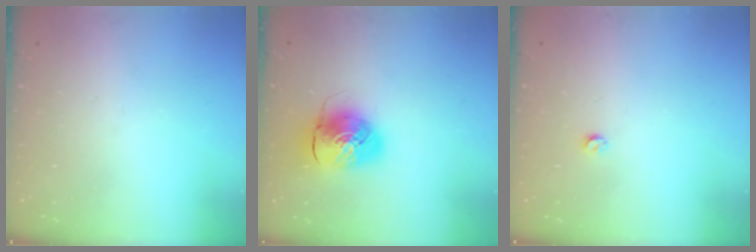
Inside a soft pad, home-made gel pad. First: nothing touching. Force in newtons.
{"total": 9.6, "press": 9.4, "slide": 1.7}
{"total": 2.9, "press": 2.8, "slide": 0.5}